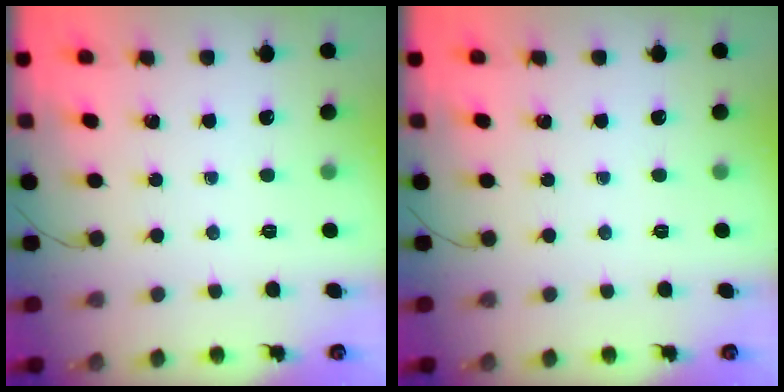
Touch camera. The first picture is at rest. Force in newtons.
{"total": 0.0}